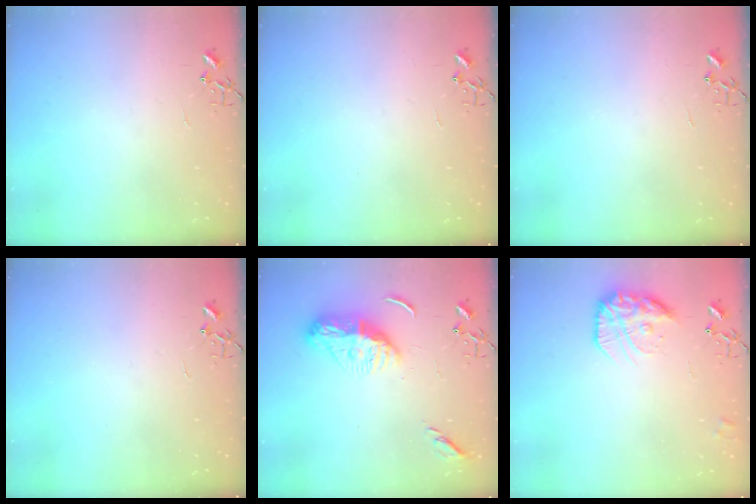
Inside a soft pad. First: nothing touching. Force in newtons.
{"total": 0.0}
{"total": 0.0}
{"total": 0.0}
{"total": 12.4, "press": 12.4, "slide": 1.3}
{"total": 15.4, "press": 15.4, "slide": 1.3}